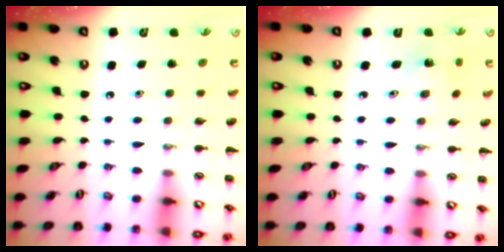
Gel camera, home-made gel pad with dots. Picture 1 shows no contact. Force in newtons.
{"total": 1.5, "press": 1.4, "slide": 0.5}